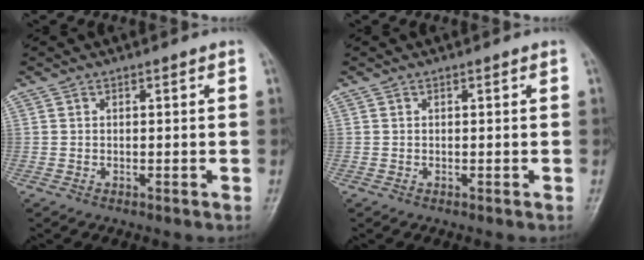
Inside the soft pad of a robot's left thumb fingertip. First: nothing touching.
{"total": 0.0}